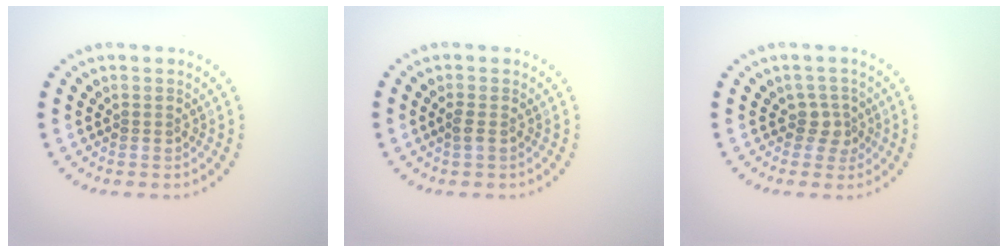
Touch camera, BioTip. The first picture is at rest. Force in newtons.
{"total": 0.8, "press": 0.8, "slide": 0.2}
{"total": 1.8, "press": 1.4, "slide": 1.1}